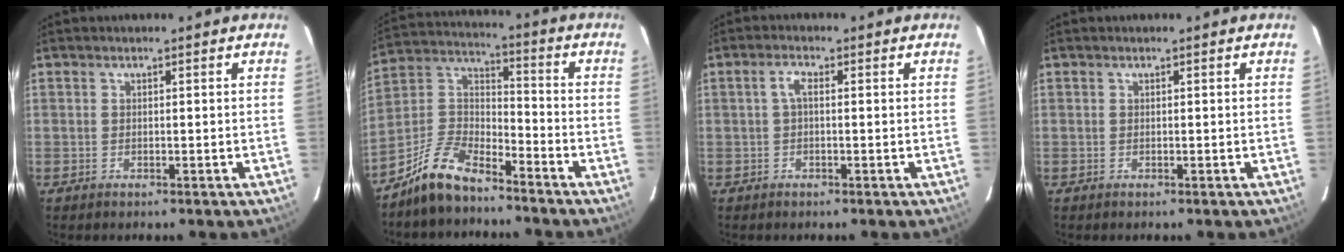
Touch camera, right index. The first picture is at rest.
{"total": 11.1, "force": [-8.4, 4.1, 6.0], "torque": [-0.142, 0.027, -0.166]}
{"total": 2.1, "force": [0.1, 0.8, 2.0], "torque": [-0.042, 0.008, 0.001]}
{"total": 0.0}